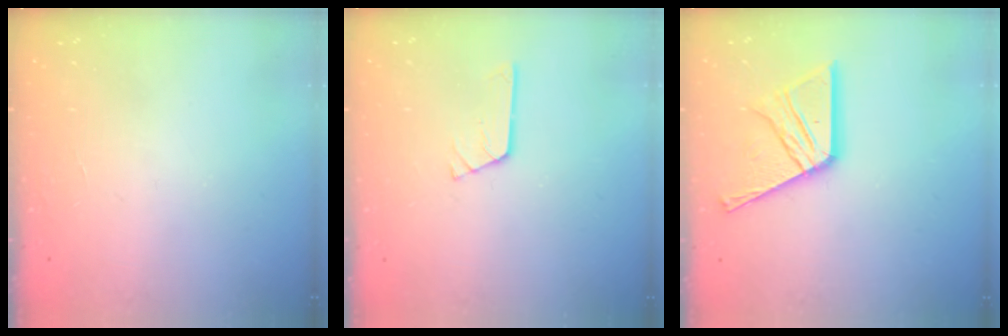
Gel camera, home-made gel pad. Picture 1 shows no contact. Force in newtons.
{"total": 3.4, "press": 3.4, "slide": 0.3}
{"total": 16.1, "press": 16.1, "slide": 1.5}